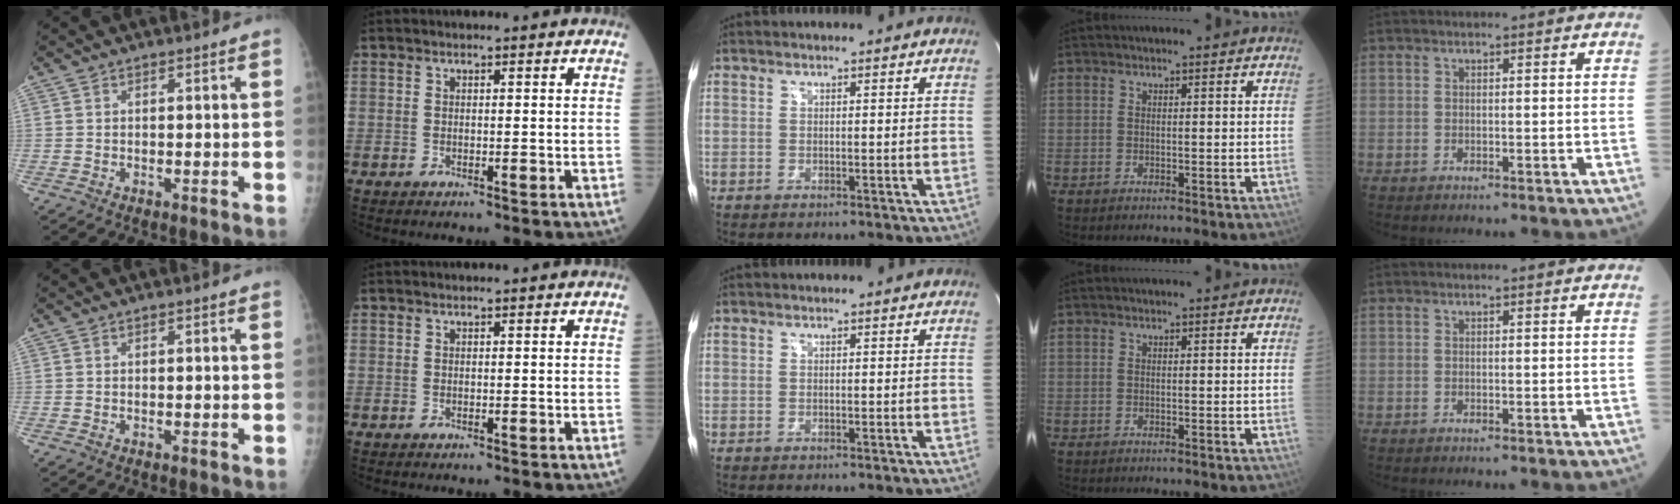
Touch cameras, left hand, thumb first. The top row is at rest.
{}